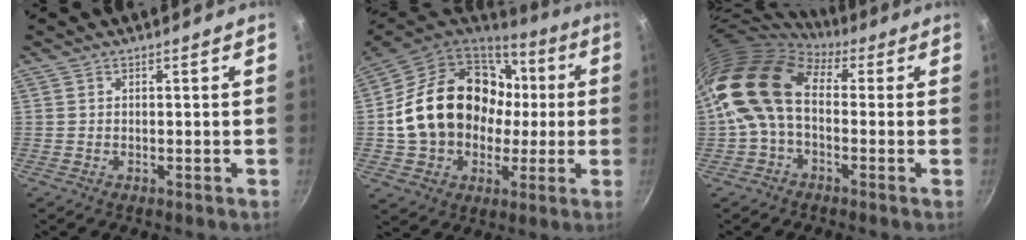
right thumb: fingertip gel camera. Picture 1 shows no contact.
{"total": 24.6, "force": [1.4, 19.4, 15.0], "torque": [-0.246, 0.048, 0.039]}
{"total": 14.7, "force": [0.9, 9.6, 11.0], "torque": [-0.202, 0.024, -0.004]}